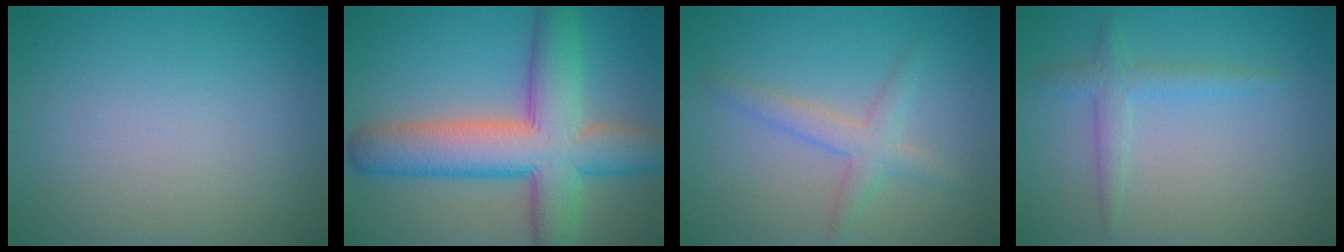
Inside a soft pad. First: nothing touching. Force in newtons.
{"total": 10.5, "press": 10.5, "slide": 0.5}
{"total": 2.6, "press": 2.6, "slide": 0.2}
{"total": 2.1, "press": 2.1, "slide": 0.1}